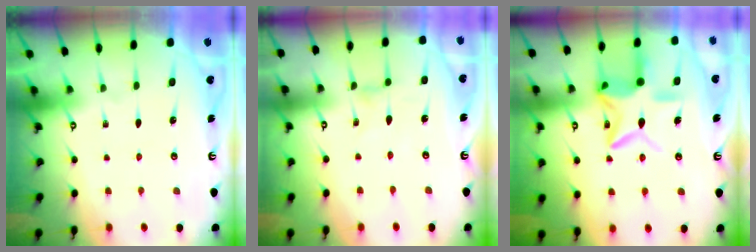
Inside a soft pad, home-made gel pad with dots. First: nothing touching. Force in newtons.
{"total": 0.6, "press": 0.5, "slide": 0.2}
{"total": 12.9, "press": 12.9, "slide": 0.8}